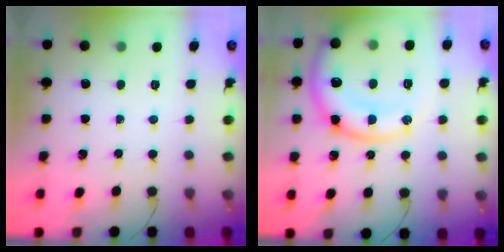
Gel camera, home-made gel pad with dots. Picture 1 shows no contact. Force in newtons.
{"total": 19.9, "press": 19.7, "slide": 2.6}